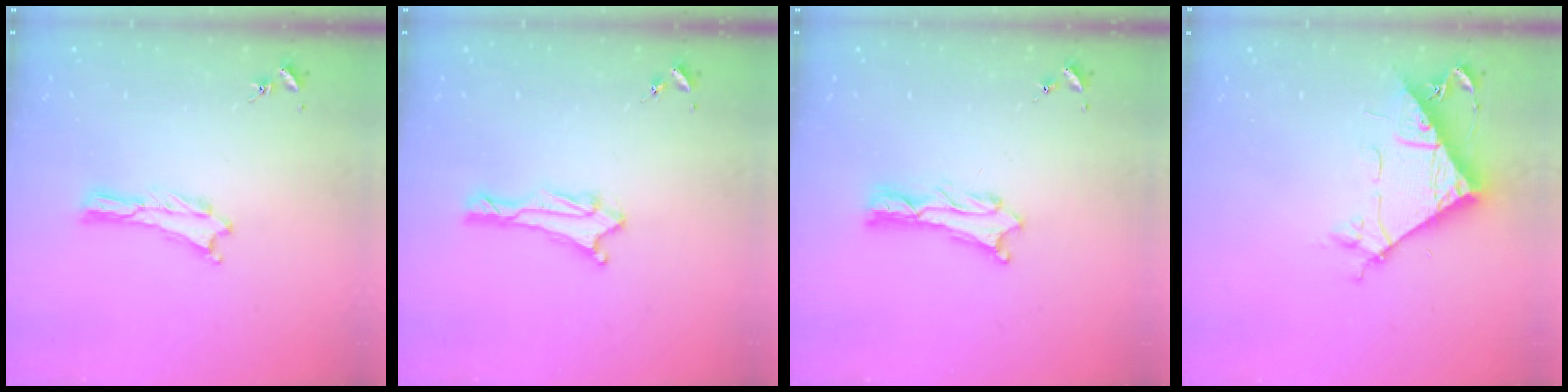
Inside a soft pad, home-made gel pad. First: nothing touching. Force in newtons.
{"total": 2.0, "press": 1.8, "slide": 0.8}
{"total": 1.2, "press": 1.2, "slide": 0.2}
{"total": 8.1, "press": 8.1, "slide": 0.9}